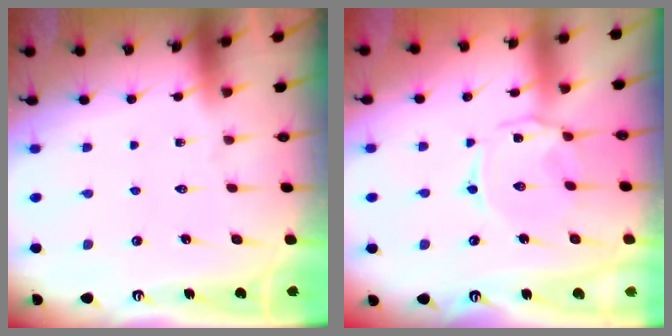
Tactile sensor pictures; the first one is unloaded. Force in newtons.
{"total": 1.9, "press": 1.9, "slide": 0.3}